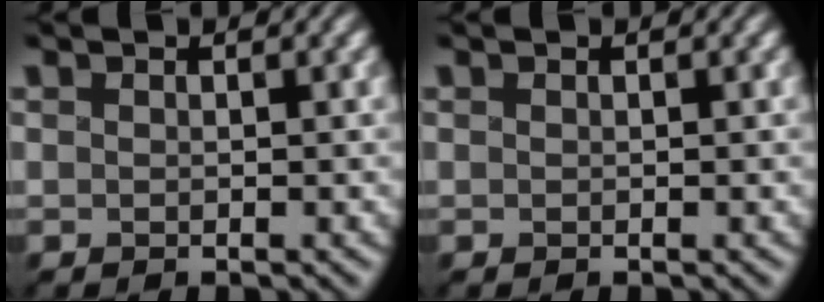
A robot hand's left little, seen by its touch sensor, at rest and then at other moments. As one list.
[{"total": 0.0}]